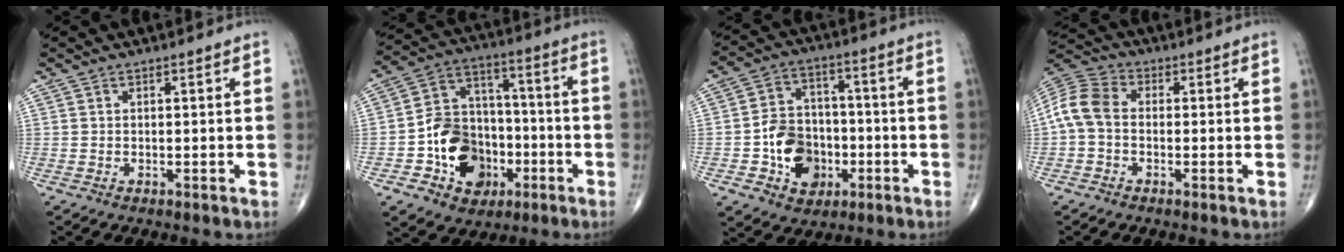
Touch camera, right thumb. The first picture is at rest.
{"total": 15.9, "force": [-5.2, 12.5, 8.4], "torque": [-0.097, 0.047, -0.084]}
{"total": 12.6, "force": [-3.6, 9.8, 7.0], "torque": [-0.074, 0.030, -0.061]}
{"total": 8.4, "force": [-0.6, 5.9, 5.9], "torque": [-0.117, 0.023, -0.028]}